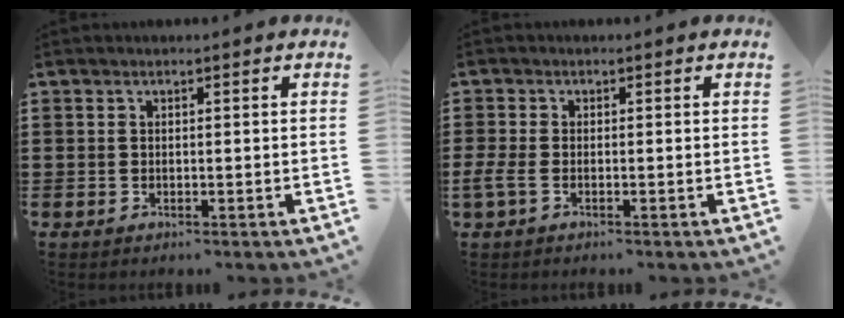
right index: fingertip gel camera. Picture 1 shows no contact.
{"total": 1.9, "force": [-1.2, 0.5, 1.5], "torque": [-0.040, -0.009, -0.024]}